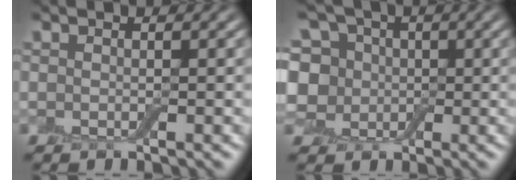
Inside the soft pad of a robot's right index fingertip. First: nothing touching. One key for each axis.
{"total": 9.9, "fx": 2.8, "fy": 8.2, "fz": 4.8, "tx": -0.101, "ty": 0.032, "tz": 0.019}